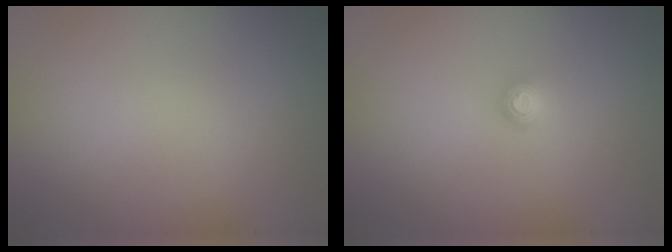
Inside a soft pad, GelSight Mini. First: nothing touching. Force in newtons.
{"total": 1.1, "press": 1.1, "slide": 0.1}